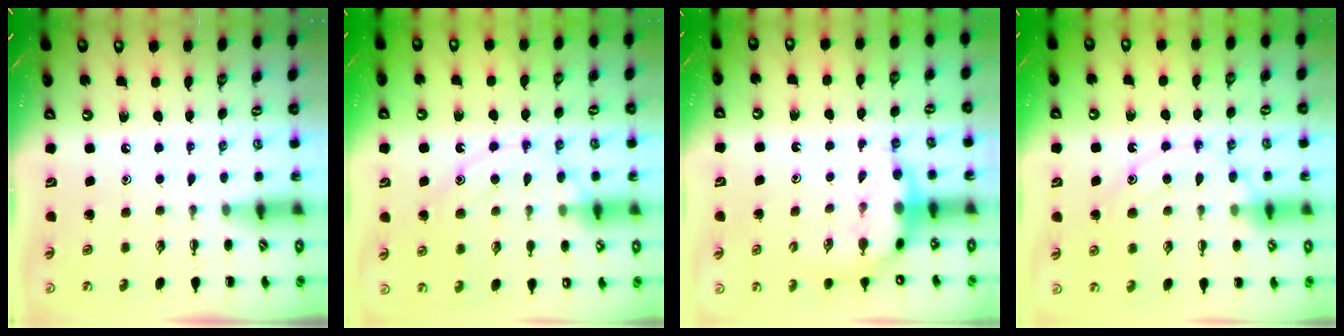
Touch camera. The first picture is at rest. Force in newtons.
{"total": 13.2, "press": 13.2, "slide": 0.7}
{"total": 7.3, "press": 7.2, "slide": 0.8}
{"total": 13.4, "press": 13.3, "slide": 0.9}